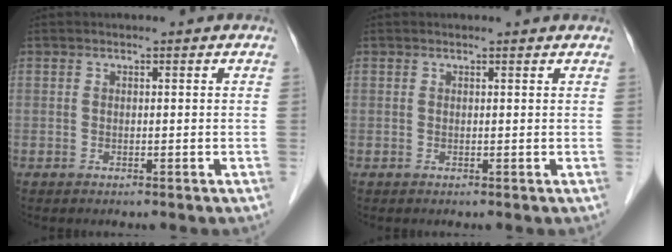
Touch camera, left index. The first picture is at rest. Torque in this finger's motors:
{"motor_torque": [0.32, -0.40, 0.01, -0.01]}